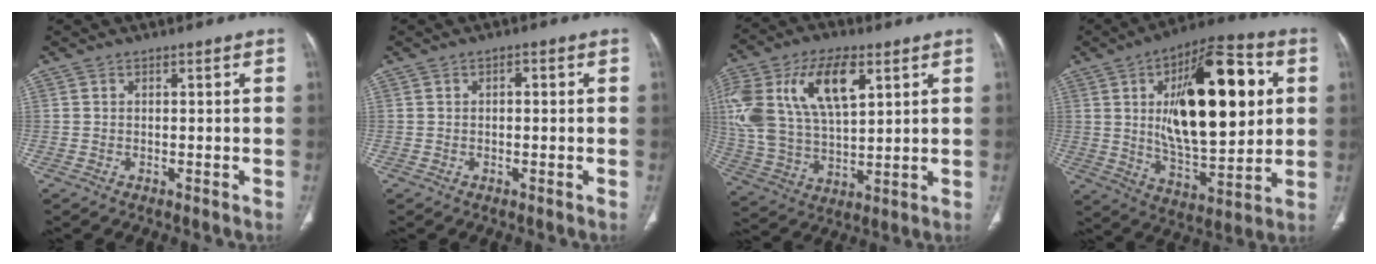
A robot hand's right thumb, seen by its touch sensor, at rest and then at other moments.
{"total": 1.2, "force": [0.1, 0.7, 0.9], "torque": [-0.011, 0.003, 0.000]}
{"total": 23.3, "force": [8.6, 12.3, 17.8], "torque": [-0.377, 0.003, 0.161]}
{"total": 26.6, "force": [5.5, 11.7, 23.2], "torque": [-0.328, -0.011, 0.084]}